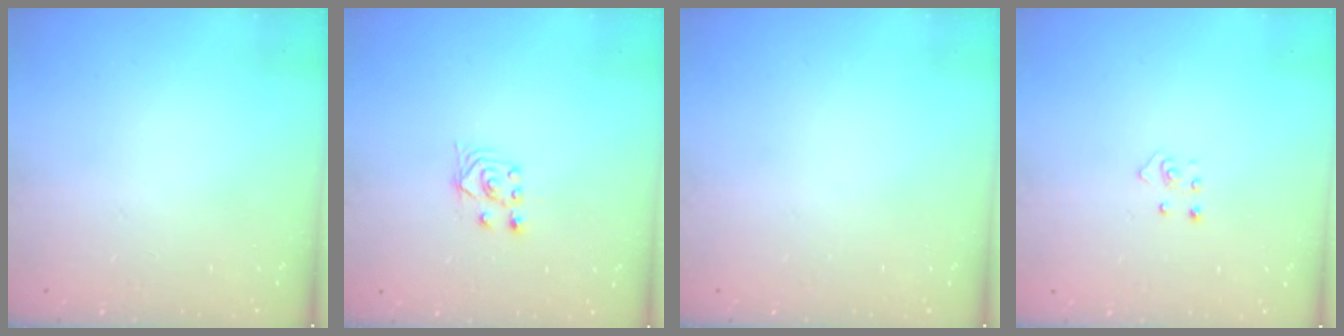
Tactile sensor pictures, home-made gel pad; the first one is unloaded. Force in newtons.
{"total": 3.0, "press": 2.8, "slide": 0.9}
{"total": 0.0}
{"total": 2.5, "press": 2.4, "slide": 0.3}